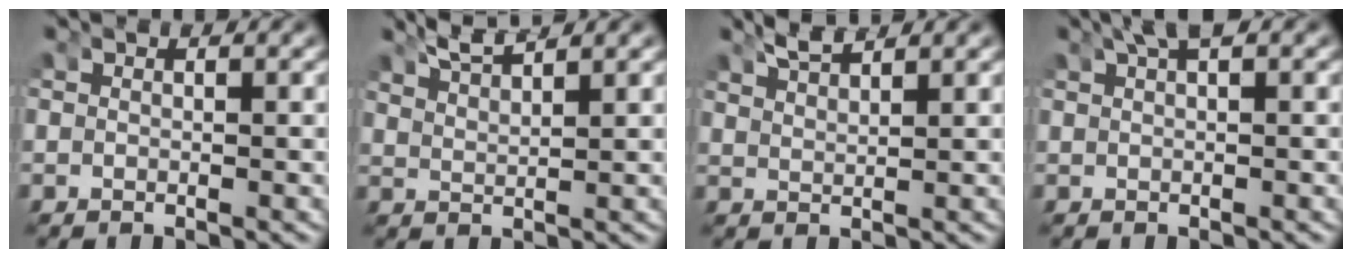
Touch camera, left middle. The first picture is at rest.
{"total": 3.3, "force": [3.0, 0.7, 1.4], "torque": [-0.032, -0.003, 0.056]}
{"total": 2.7, "force": [2.5, 0.4, 0.9], "torque": [-0.020, -0.003, 0.050]}
{"total": 2.6, "force": [1.7, 0.7, 1.9], "torque": [-0.029, 0.009, 0.026]}